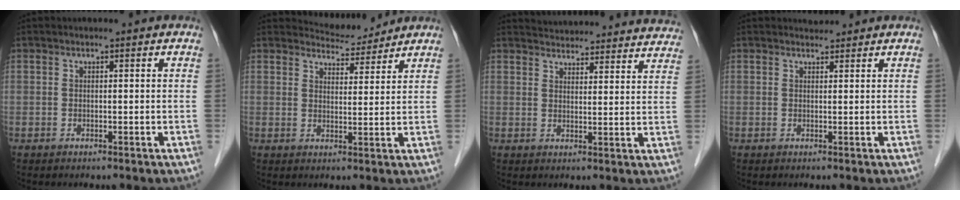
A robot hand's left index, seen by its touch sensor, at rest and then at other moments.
{"total": 3.6, "force": [3.6, 0.4, -0.6], "torque": [-0.002, -0.005, 0.058]}
{"total": 21.9, "force": [21.2, 3.7, 4.2], "torque": [-0.057, -0.028, 0.250]}
{"total": 1.0, "force": [0.9, 0.2, -0.2], "torque": [-0.009, -0.002, 0.015]}